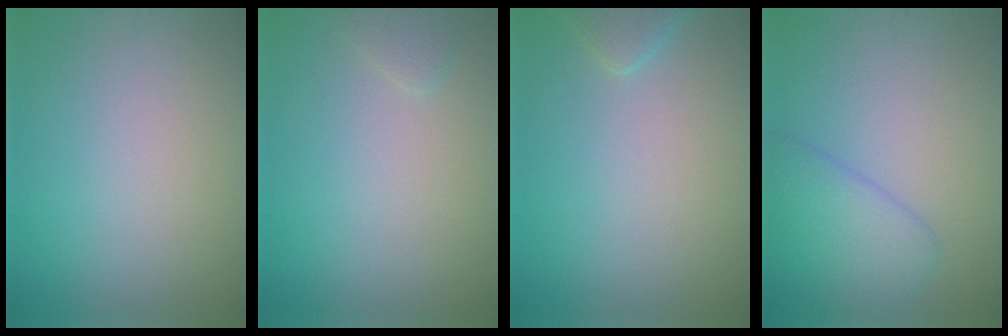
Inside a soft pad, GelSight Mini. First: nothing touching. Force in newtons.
{"total": 0.9, "press": 0.9, "slide": 0.1}
{"total": 1.6, "press": 1.6, "slide": 0.1}
{"total": 4.0, "press": 4.0, "slide": 0.2}